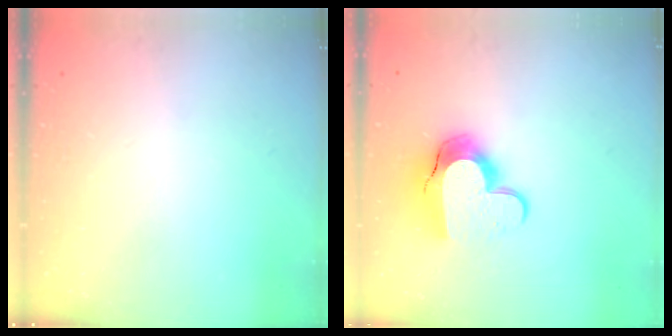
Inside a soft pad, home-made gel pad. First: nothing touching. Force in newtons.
{"total": 12.9, "press": 12.9, "slide": 0.9}